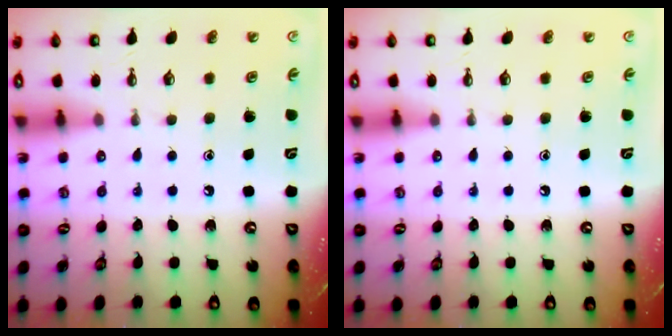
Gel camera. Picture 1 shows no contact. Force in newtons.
{"total": 0.0}